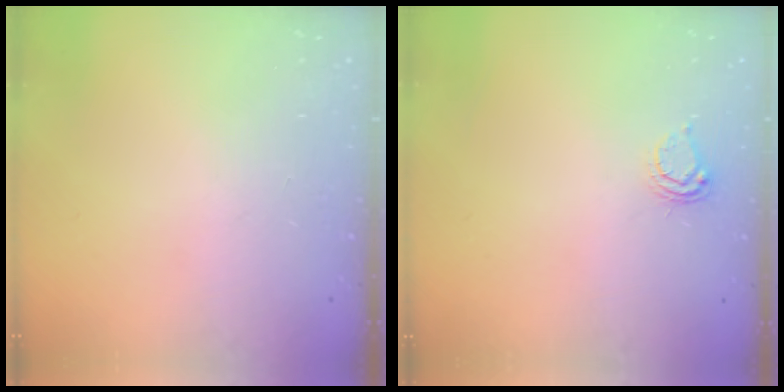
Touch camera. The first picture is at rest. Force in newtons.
{"total": 3.5, "press": 3.4, "slide": 0.4}